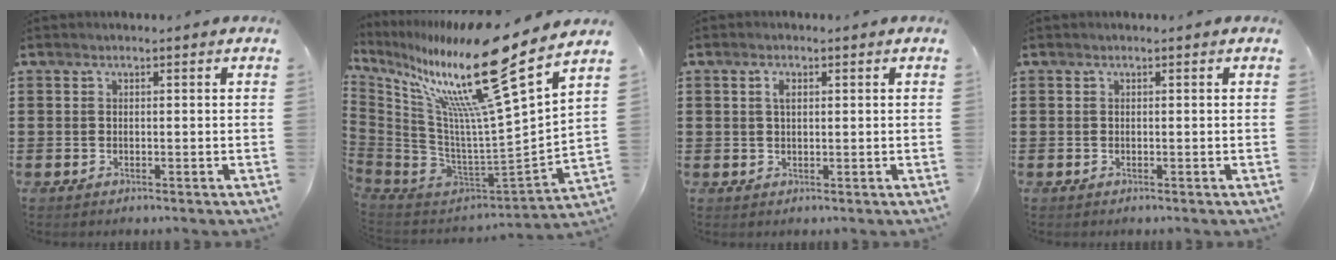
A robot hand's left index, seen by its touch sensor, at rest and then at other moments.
{"total": 17.8, "force": [13.4, -0.6, 11.7], "torque": [-0.223, -0.101, 0.201]}
{"total": 1.8, "force": [0.7, 1.1, 1.3], "torque": [-0.020, 0.003, 0.010]}
{"total": 0.0}